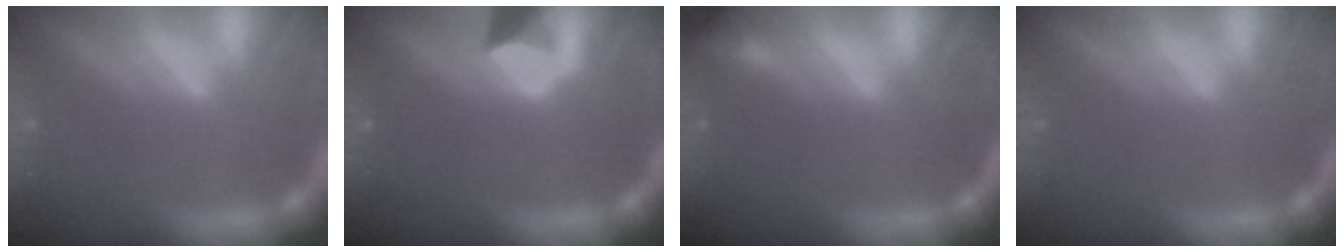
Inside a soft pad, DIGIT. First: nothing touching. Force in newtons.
{"total": 2.4}
{"total": 1.4}
{"total": 0.0}